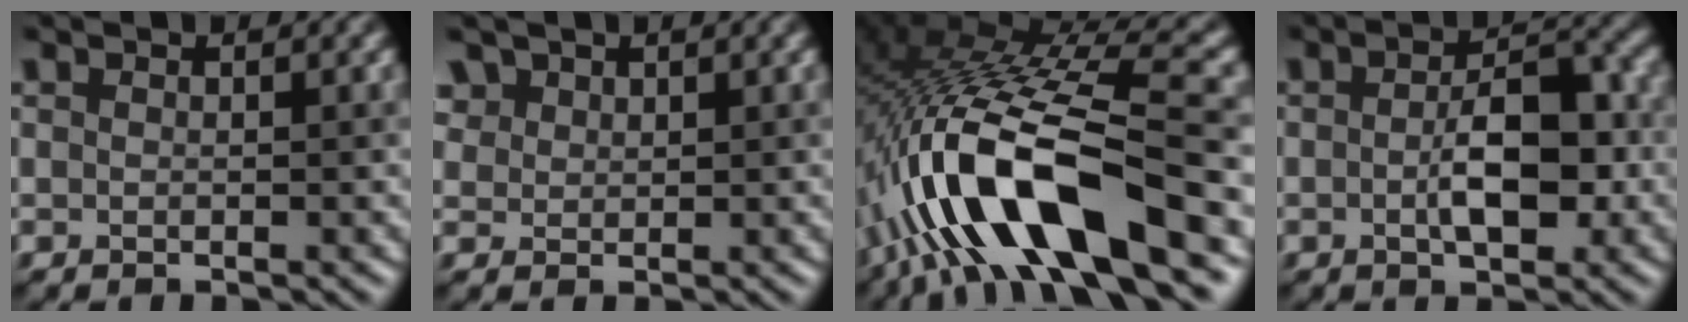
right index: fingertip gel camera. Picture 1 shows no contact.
{"total": 3.0, "force": [2.0, 2.0, 0.8], "torque": [-0.033, 0.002, 0.046]}
{"total": 14.1, "force": [-4.7, 4.0, 12.7], "torque": [-0.240, 0.017, -0.076]}
{"total": 5.5, "force": [-0.6, 2.3, 4.9], "torque": [-0.083, 0.003, -0.013]}